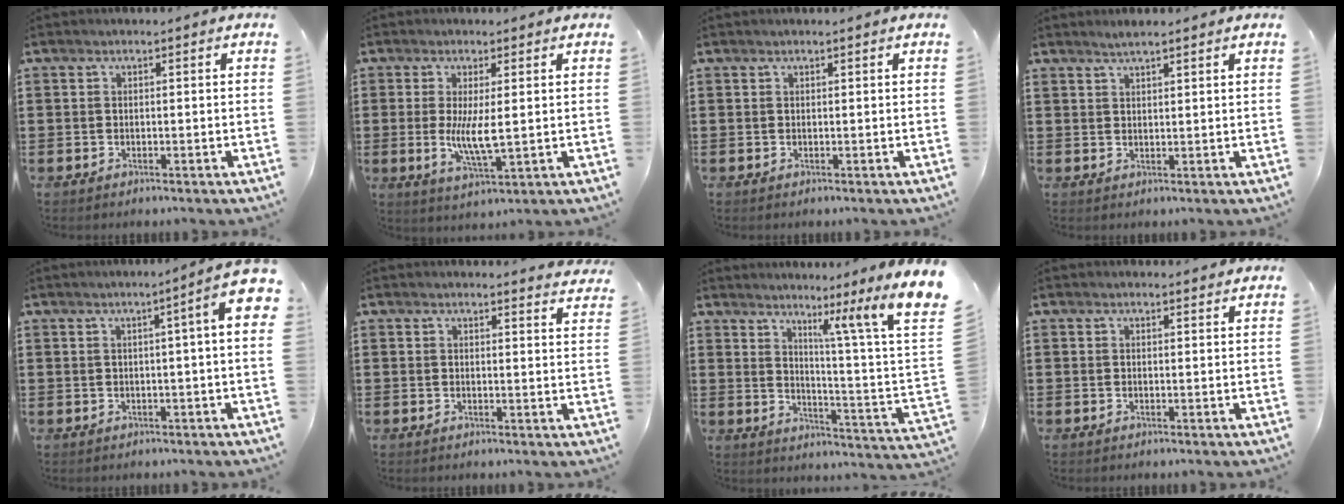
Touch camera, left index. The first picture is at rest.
{"total": 6.0, "force": [0.2, 1.4, 5.8], "torque": [-0.105, -0.007, 0.001]}
{"total": 0.0}
{"total": 1.6, "force": [1.6, 0.0, 0.4], "torque": [-0.011, 0.003, 0.030]}
{"total": 4.8, "force": [1.0, 0.2, 4.6], "torque": [-0.071, -0.012, 0.013]}
{"total": 2.3, "force": [2.3, -0.2, 0.1], "torque": [-0.002, -0.011, 0.042]}
{"total": 7.9, "force": [5.2, -1.2, 5.8], "torque": [-0.101, -0.051, 0.069]}
{"total": 0.8, "force": [0.8, 0.1, -0.1], "torque": [-0.001, 0.000, 0.015]}